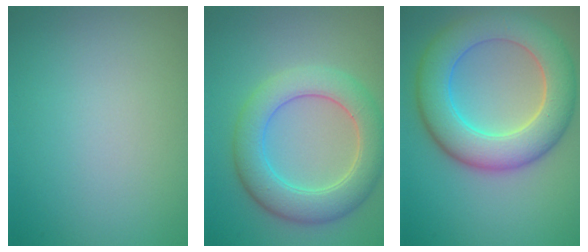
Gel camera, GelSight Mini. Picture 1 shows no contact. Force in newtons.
{"total": 6.1, "press": 6.1, "slide": 0.3}
{"total": 8.8, "press": 8.8, "slide": 0.4}